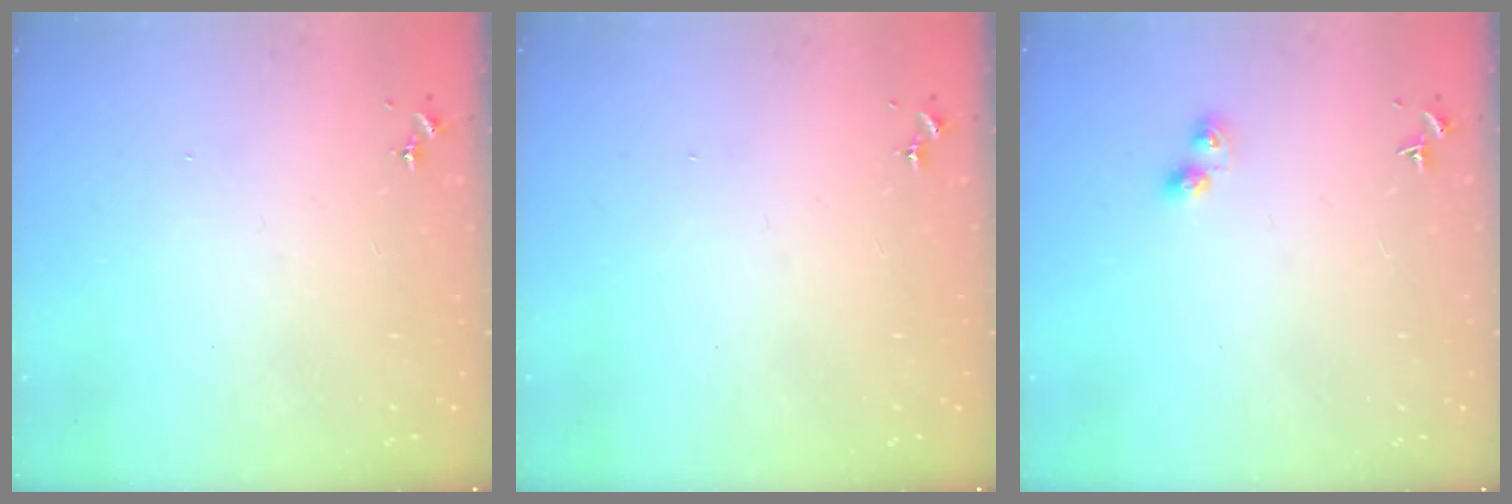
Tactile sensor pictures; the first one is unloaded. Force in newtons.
{"total": 0.0}
{"total": 3.8, "press": 3.8, "slide": 0.2}